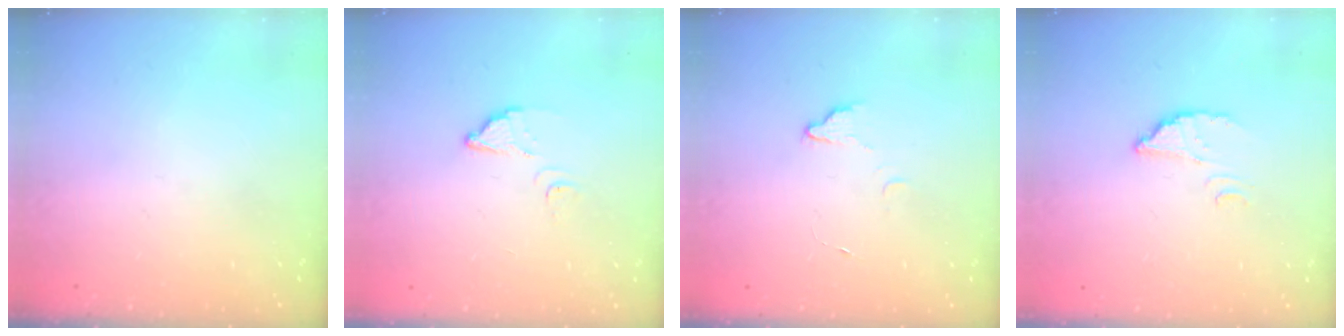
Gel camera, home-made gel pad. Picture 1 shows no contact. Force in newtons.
{"total": 2.7, "press": 2.7, "slide": 0.3}
{"total": 2.2, "press": 2.2, "slide": 0.2}
{"total": 2.6, "press": 2.6, "slide": 0.1}